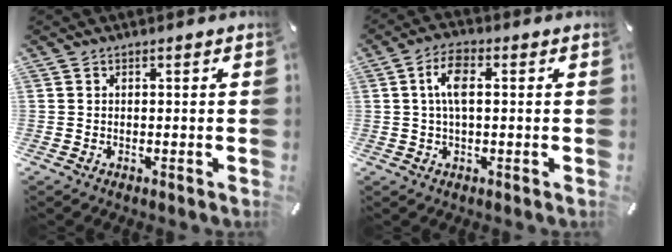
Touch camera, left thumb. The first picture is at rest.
{"total": 6.9, "force": [1.1, 3.2, 6.0], "torque": [-0.116, 0.008, 0.015]}